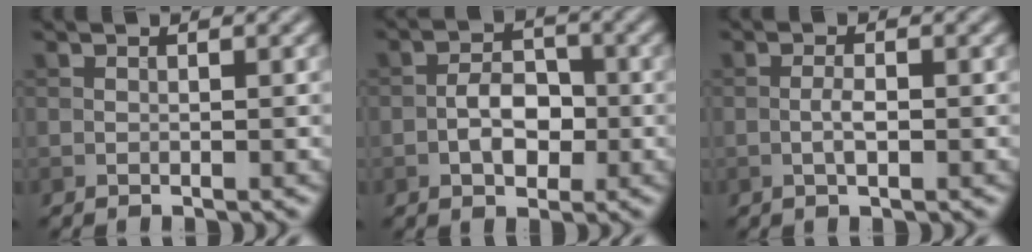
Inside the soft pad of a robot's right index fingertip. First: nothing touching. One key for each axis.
{"total": 3.4, "fx": -1.1, "fy": 2.1, "fz": 2.5, "tx": -0.037, "ty": 0.009, "tz": -0.019}
{"total": 1.6, "fx": -0.4, "fy": 0.4, "fz": 1.5, "tx": -0.031, "ty": 0.002, "tz": -0.010}